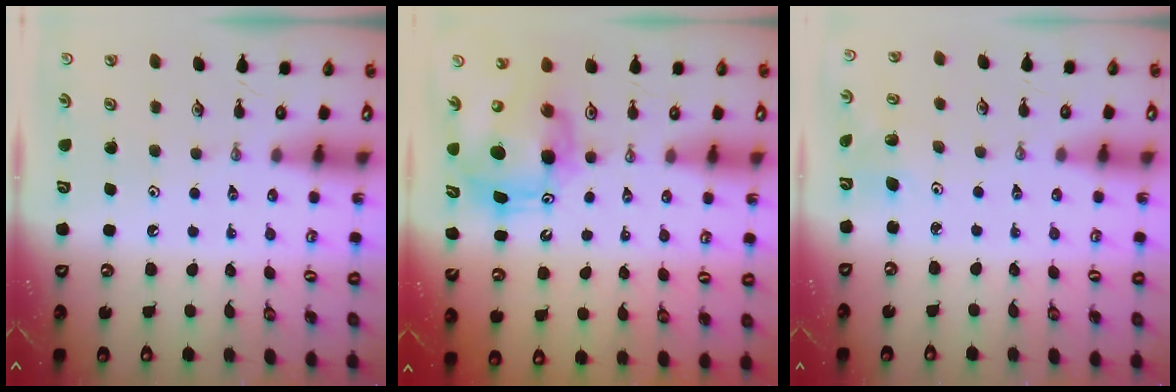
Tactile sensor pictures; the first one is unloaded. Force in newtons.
{"total": 9.4, "press": 9.2, "slide": 1.8}
{"total": 3.5, "press": 3.2, "slide": 1.4}